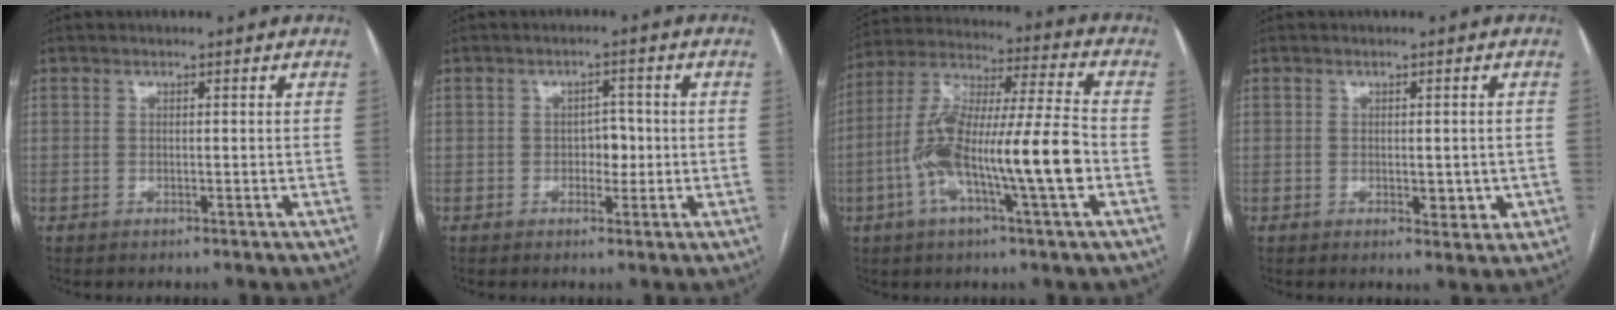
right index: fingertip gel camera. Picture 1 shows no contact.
{"total": 3.0, "force": [-0.4, 2.0, 2.2], "torque": [-0.024, 0.007, -0.005]}
{"total": 17.4, "force": [-4.5, 1.6, 16.7], "torque": [-0.318, 0.009, -0.081]}
{"total": 3.2, "force": [-0.5, 1.7, 2.6], "torque": [-0.029, -0.003, 0.001]}